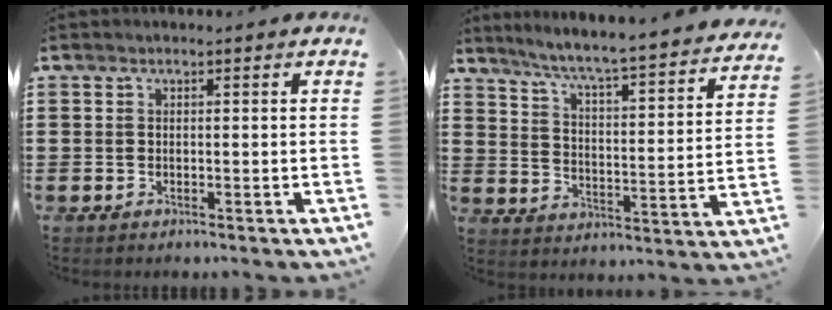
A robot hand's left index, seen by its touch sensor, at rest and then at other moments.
{"total": 5.2, "force": [4.7, -0.9, 2.2], "torque": [-0.065, -0.046, 0.068]}